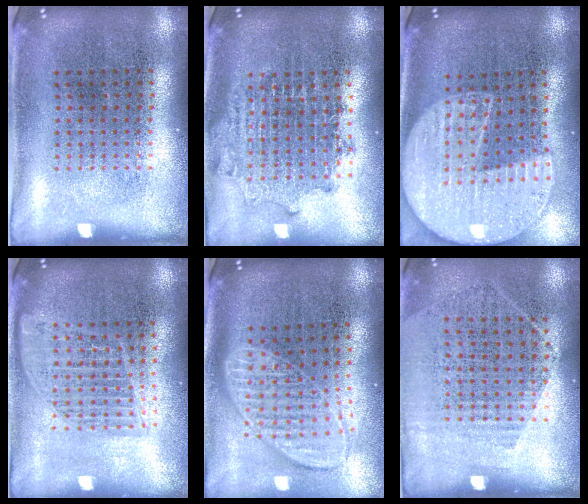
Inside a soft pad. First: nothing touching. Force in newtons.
{"total": 1.8, "press": 1.4, "slide": 1.0}
{"total": 2.3, "press": 2.0, "slide": 1.1}
{"total": 1.6, "press": 1.4, "slide": 0.7}
{"total": 1.8, "press": 1.4, "slide": 1.1}
{"total": 1.2, "press": 1.0, "slide": 0.6}